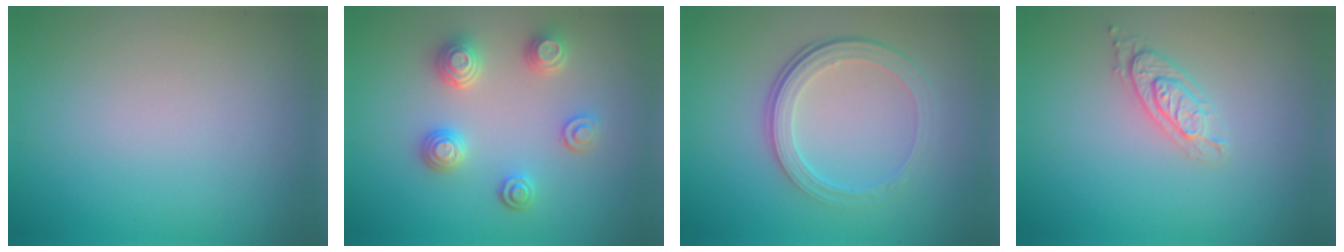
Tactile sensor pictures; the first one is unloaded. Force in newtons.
{"total": 3.5, "press": 3.2, "slide": 1.5}
{"total": 4.2, "press": 2.9, "slide": 3.1}
{"total": 2.0, "press": 1.9, "slide": 0.4}